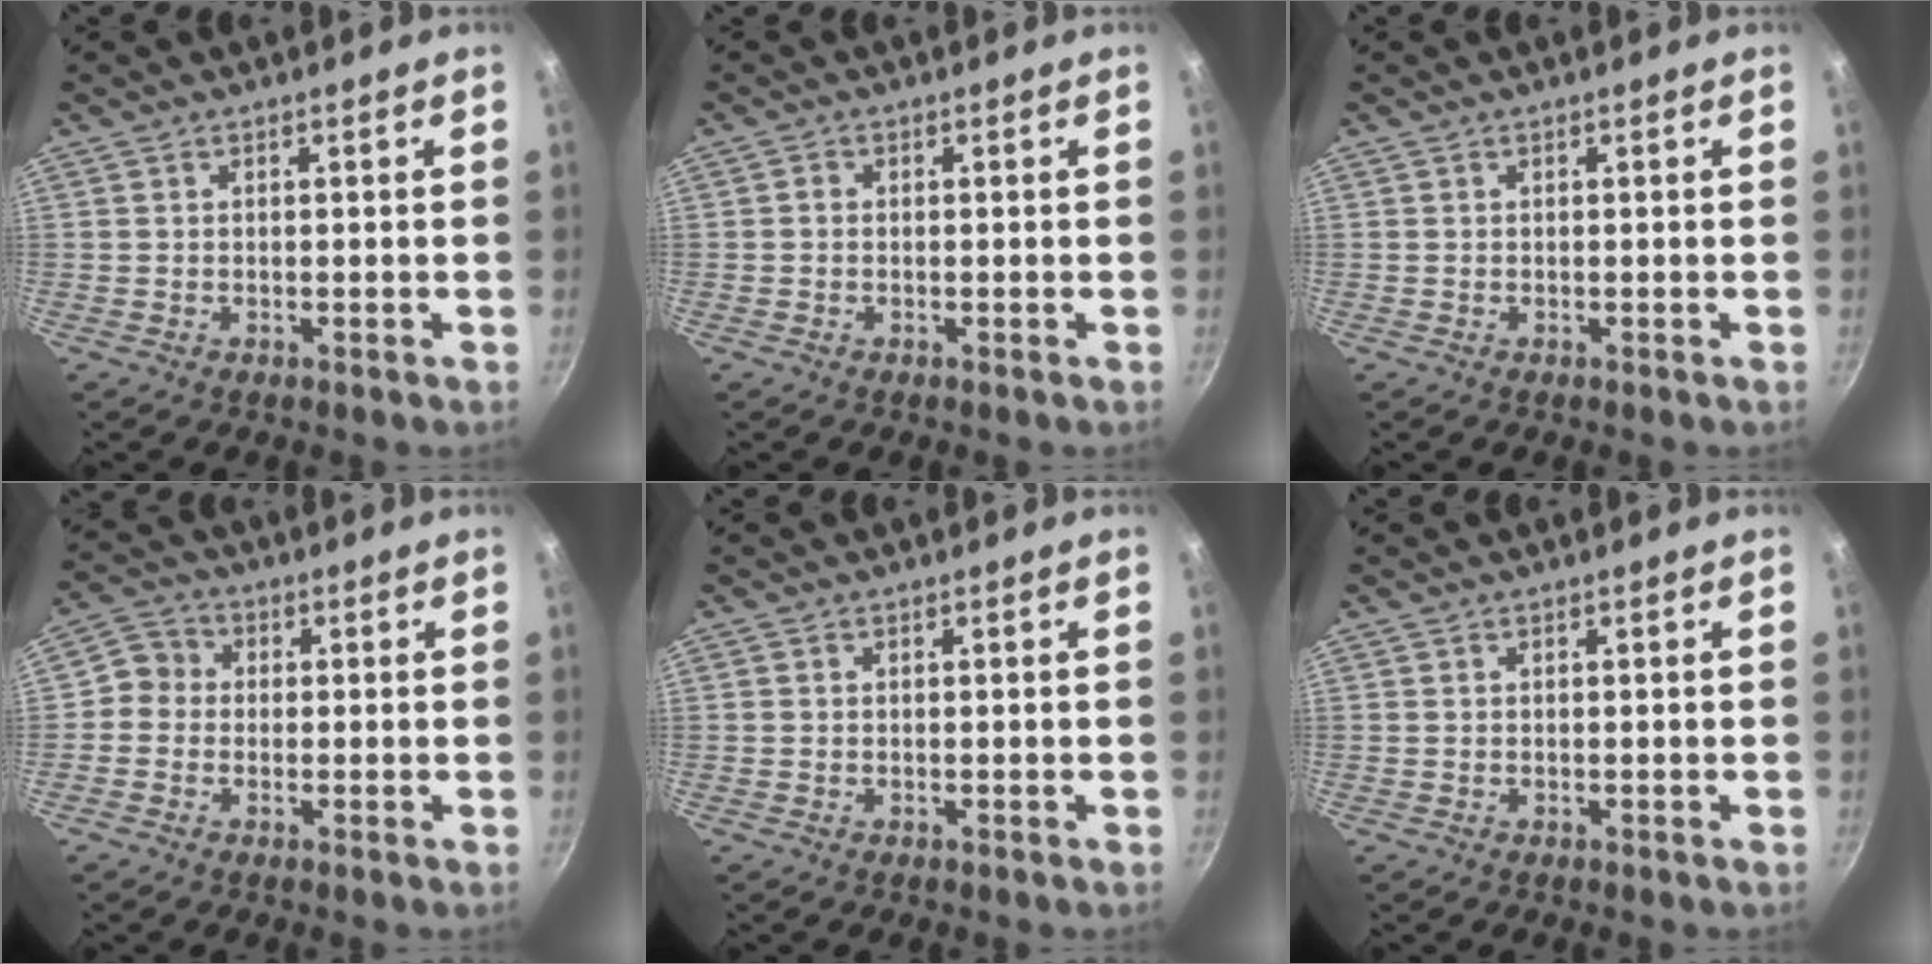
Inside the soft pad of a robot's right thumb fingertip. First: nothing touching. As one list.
[{"total": 0.7, "force": [-0.2, 0.6, 0.3], "torque": [-0.004, 0.003, -0.006]}, {"total": 0.0}, {"total": 4.6, "force": [-0.3, 4.3, 1.6], "torque": [-0.004, 0.012, -0.027]}, {"total": 0.0}, {"total": 0.0}]